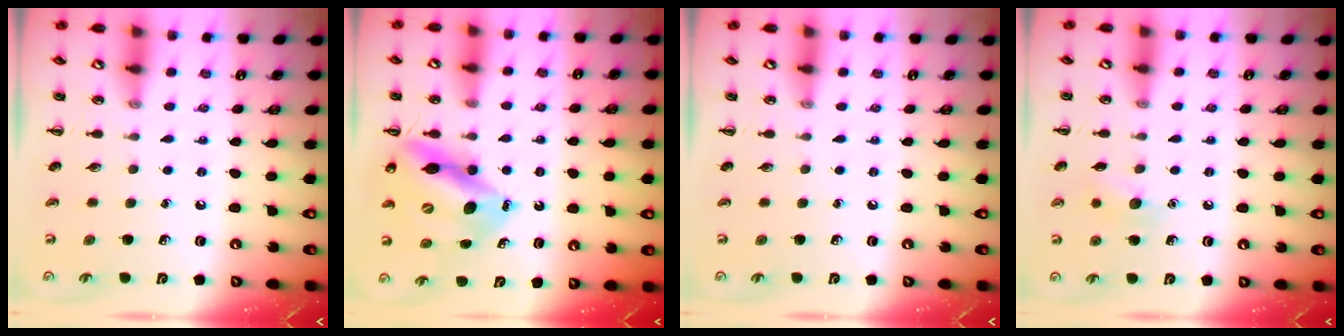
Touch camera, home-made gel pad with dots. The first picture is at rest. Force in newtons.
{"total": 13.5, "press": 12.9, "slide": 4.1}
{"total": 0.0}
{"total": 7.2, "press": 6.9, "slide": 1.9}